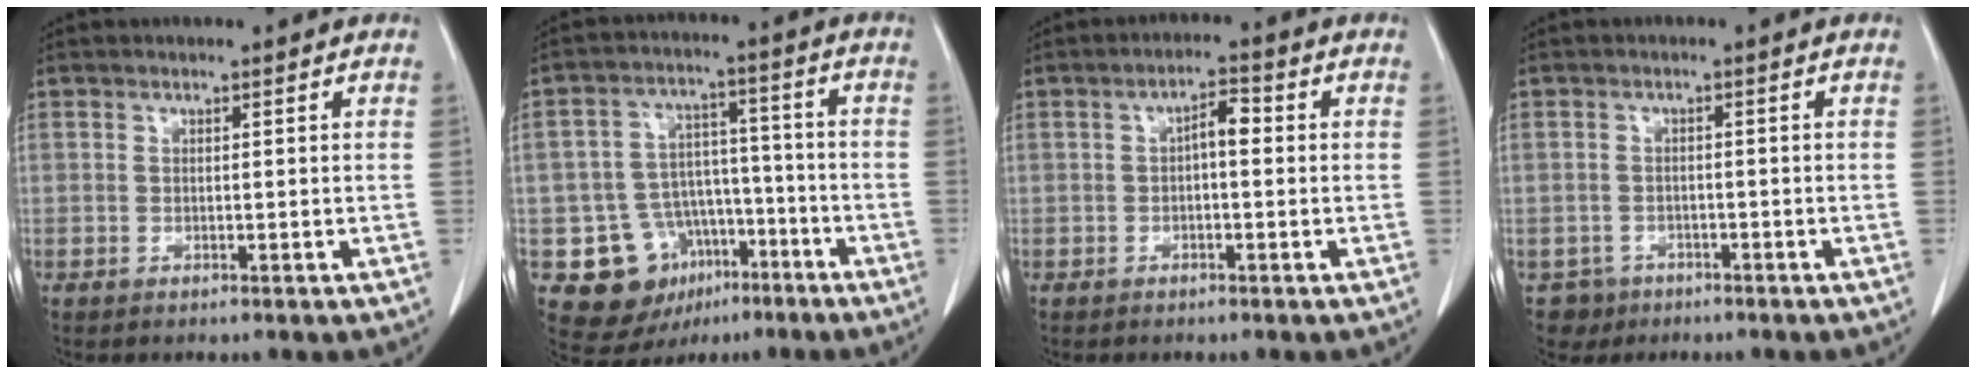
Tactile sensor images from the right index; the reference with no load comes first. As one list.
[{"total": 12.3, "force": [-5.6, 10.0, 4.5], "torque": [-0.068, 0.041, -0.074]}, {"total": 3.2, "force": [0.1, 1.1, 3.0], "torque": [-0.049, 0.013, -0.001]}, {"total": 3.2, "force": [-1.9, 2.6, -0.4], "torque": [0.008, 0.009, -0.030]}]